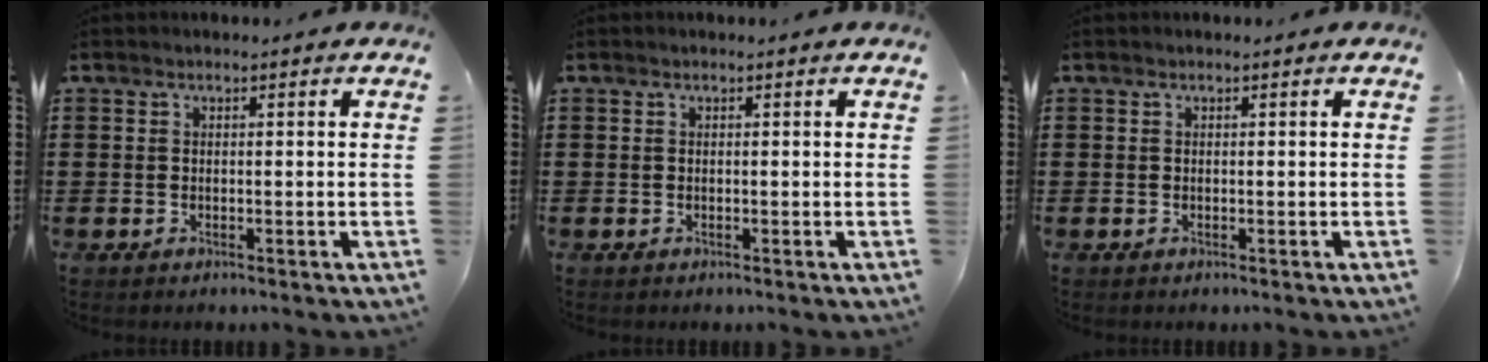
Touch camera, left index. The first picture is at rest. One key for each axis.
{"total": 0.0}
{"total": 0.0}